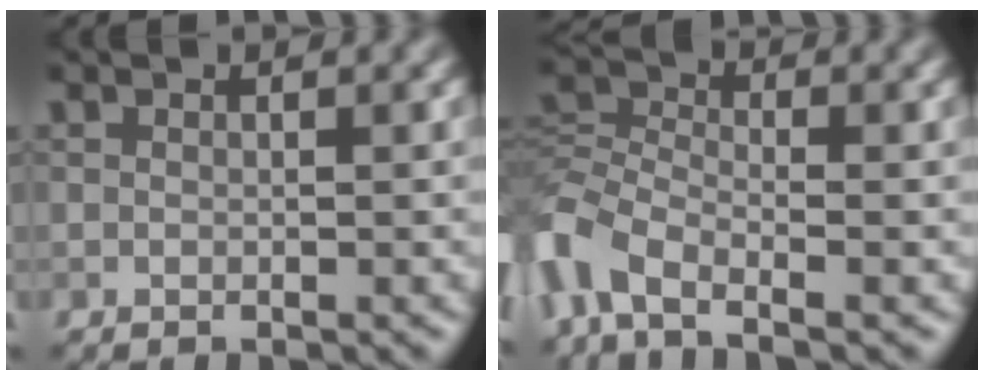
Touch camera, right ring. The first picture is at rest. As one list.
[{"total": 6.9, "force": [-3.7, 3.4, 4.6], "torque": [-0.103, -0.002, -0.091]}]